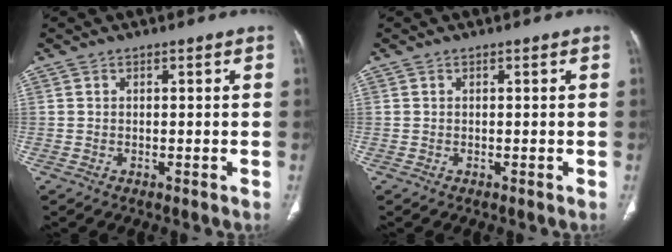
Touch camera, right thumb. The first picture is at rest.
{"total": 0.0}